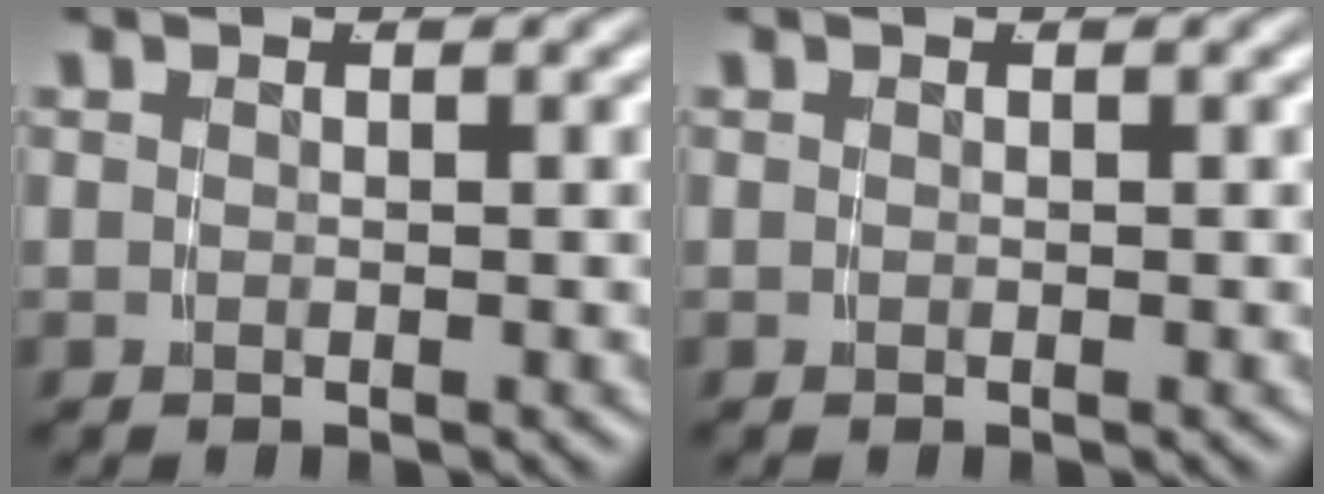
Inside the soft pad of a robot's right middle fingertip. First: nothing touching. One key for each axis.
{"total": 0.0}